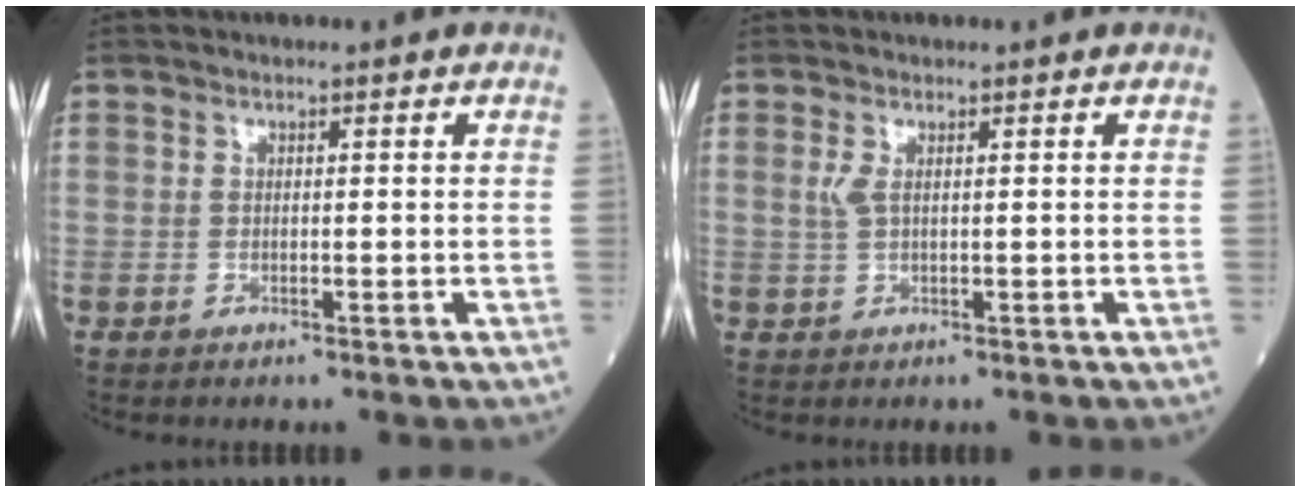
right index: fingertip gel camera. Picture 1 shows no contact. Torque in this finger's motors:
{"motor_torque": [0.02, 0.02, 0.00, 0.03]}